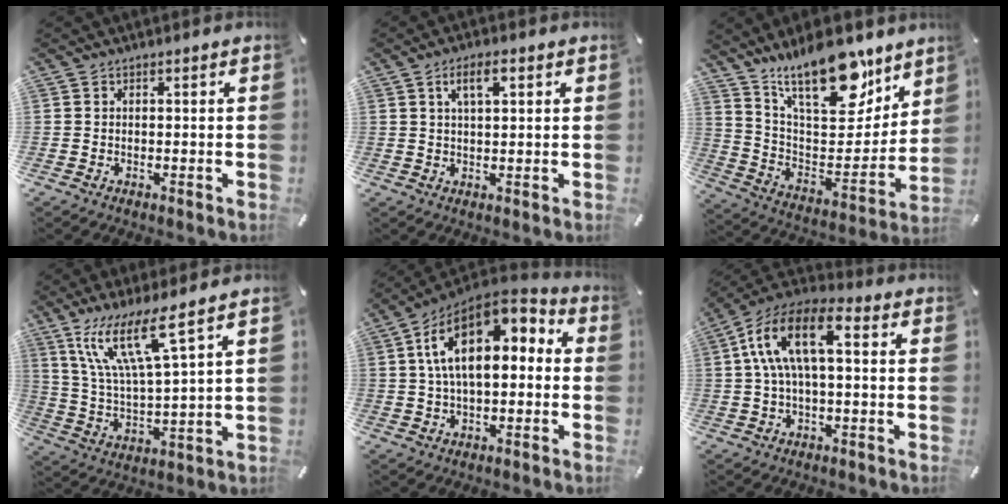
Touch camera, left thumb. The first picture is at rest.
{"total": 5.4, "force": [2.3, 2.2, 4.5], "torque": [-0.079, 0.001, 0.034]}
{"total": 21.4, "force": [16.6, 8.4, 10.6], "torque": [-0.176, -0.117, 0.290]}
{"total": 13.9, "force": [8.9, 1.7, 10.5], "torque": [-0.239, -0.036, 0.149]}
{"total": 14.5, "force": [4.1, 8.4, 11.0], "torque": [-0.200, -0.023, 0.073]}
{"total": 12.5, "force": [2.1, 6.2, 10.7], "torque": [-0.229, 0.002, 0.037]}